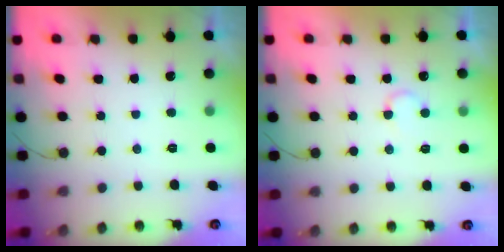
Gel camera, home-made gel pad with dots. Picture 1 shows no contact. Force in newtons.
{"total": 4.3, "press": 4.2, "slide": 0.4}